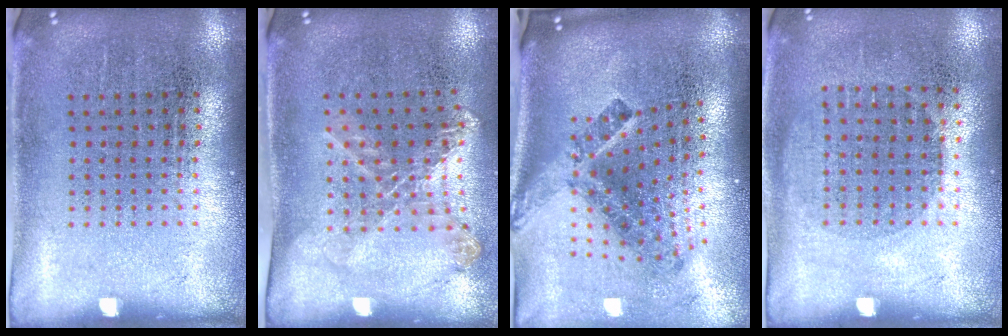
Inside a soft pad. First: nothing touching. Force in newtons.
{"total": 1.3, "press": 1.2, "slide": 0.4}
{"total": 2.9, "press": 1.7, "slide": 2.4}
{"total": 1.0, "press": 0.9, "slide": 0.3}